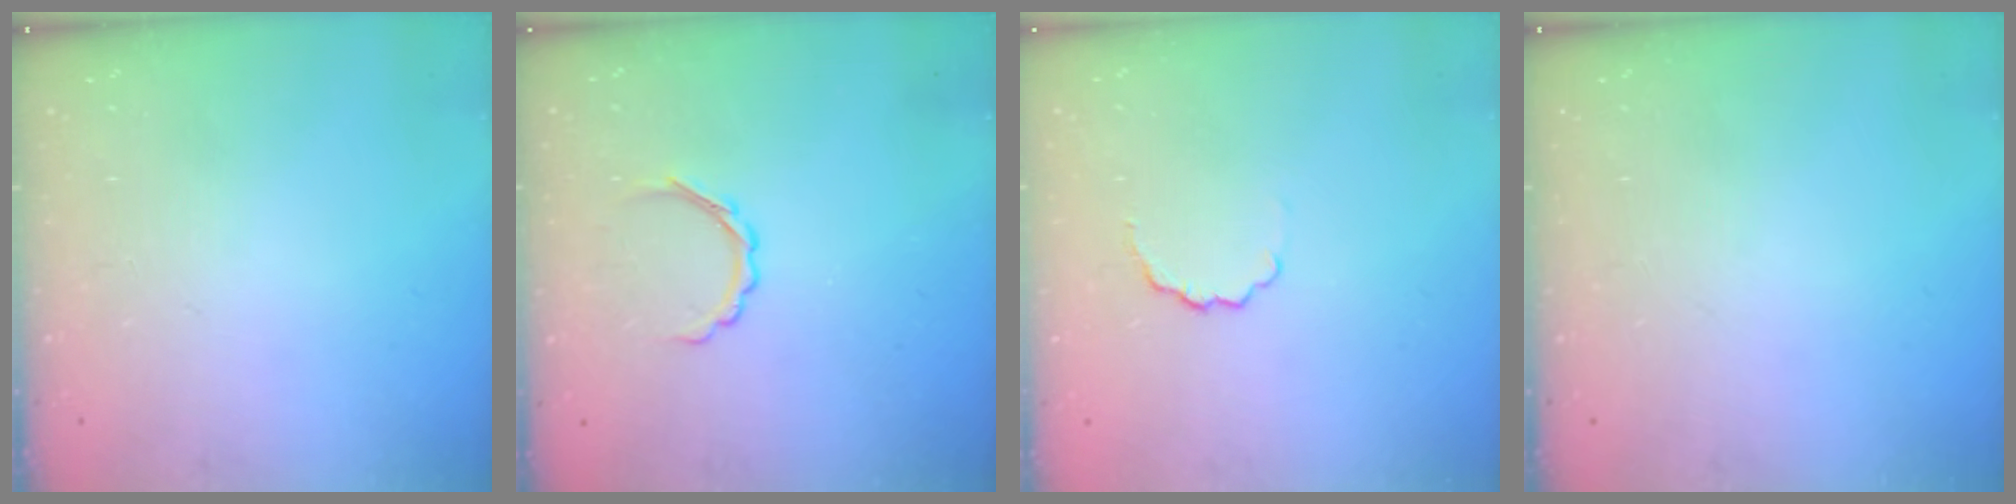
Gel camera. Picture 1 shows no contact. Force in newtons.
{"total": 4.4, "press": 4.2, "slide": 1.2}
{"total": 3.2, "press": 3.1, "slide": 1.0}
{"total": 0.0}